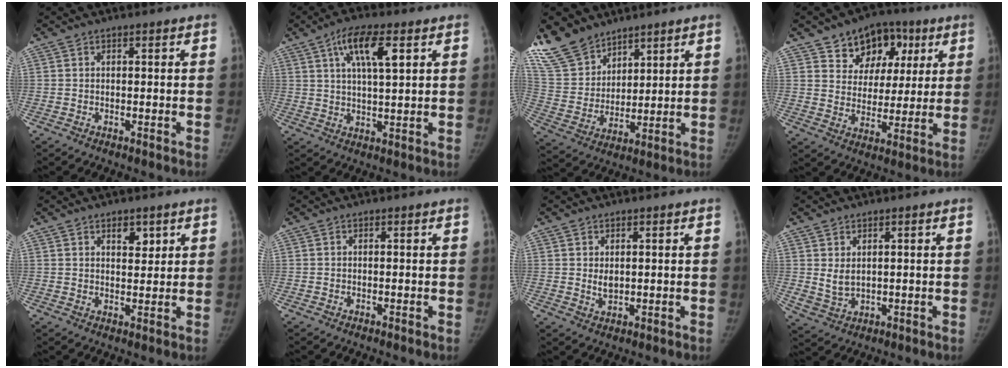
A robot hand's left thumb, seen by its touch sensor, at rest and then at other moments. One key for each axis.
{"total": 9.2, "fx": 4.0, "fy": 2.7, "fz": 7.8, "tx": -0.135, "ty": -0.006, "tz": 0.070}
{"total": 12.6, "fx": 10.2, "fy": 6.7, "fz": 3.2, "tx": -0.045, "ty": -0.046, "tz": 0.218}
{"total": 13.0, "fx": 6.7, "fy": 9.7, "fz": 5.5, "tx": -0.034, "ty": -0.014, "tz": 0.106}
{"total": 3.3, "fx": 2.0, "fy": 1.9, "fz": 1.9, "tx": -0.009, "ty": -0.014, "tz": 0.032}
{"total": 0.0}
{"total": 2.1, "fx": 0.5, "fy": 1.3, "fz": 1.6, "tx": -0.020, "ty": -0.008, "tz": 0.014}
{"total": 3.6, "fx": 1.1, "fy": 2.3, "fz": 2.4, "tx": -0.043, "ty": -0.014, "tz": 0.035}